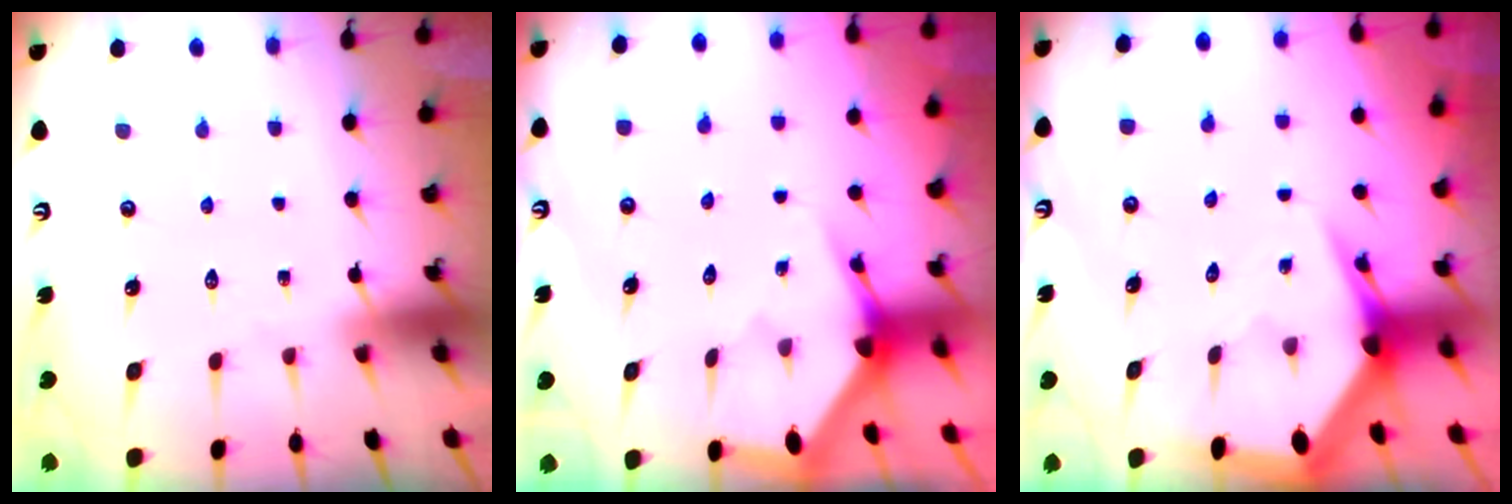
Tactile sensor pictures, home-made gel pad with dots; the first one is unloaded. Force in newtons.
{"total": 3.1, "press": 3.1, "slide": 0.2}
{"total": 4.6, "press": 4.6, "slide": 0.7}